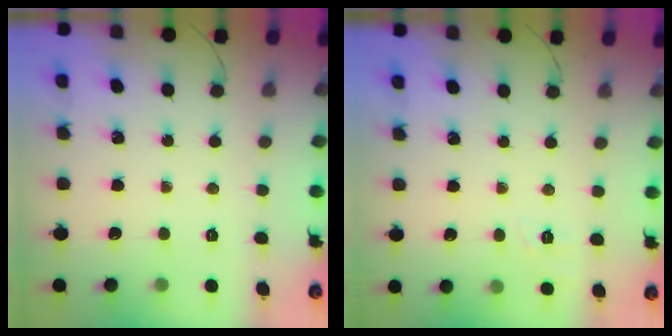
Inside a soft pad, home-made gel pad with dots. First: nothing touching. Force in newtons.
{"total": 1.5, "press": 0.1, "slide": 1.5}